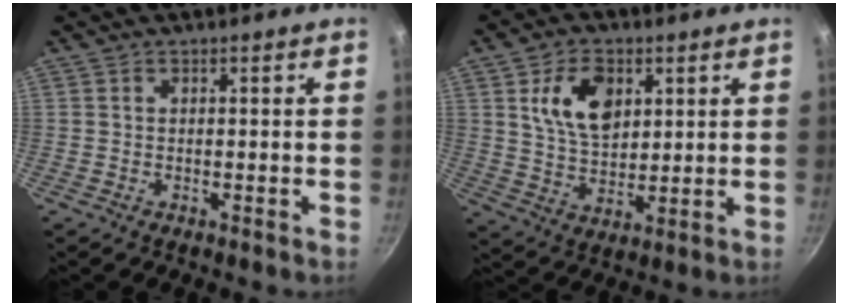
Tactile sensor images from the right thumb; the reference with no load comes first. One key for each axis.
{"total": 11.2, "fx": 3.8, "fy": 7.3, "fz": 7.6, "tx": -0.113, "ty": -0.016, "tz": 0.071}